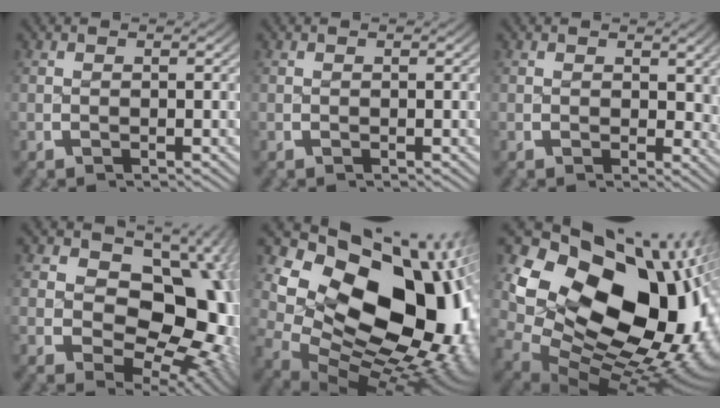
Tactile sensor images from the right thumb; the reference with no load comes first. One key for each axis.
{"total": 0.0}
{"total": 2.0, "fx": 1.1, "fy": 1.0, "fz": 1.3, "tx": -0.004, "ty": -0.008, "tz": 0.021}
{"total": 16.1, "fx": -0.2, "fy": 10.8, "fz": 12.0, "tx": -0.190, "ty": -0.056, "tz": 0.023}
{"total": 24.0, "fx": 0.4, "fy": 15.7, "fz": 18.0, "tx": -0.314, "ty": -0.050, "tz": 0.030}
{"total": 26.7, "fx": 0.3, "fy": 18.0, "fz": 19.7, "tx": -0.350, "ty": -0.058, "tz": 0.029}